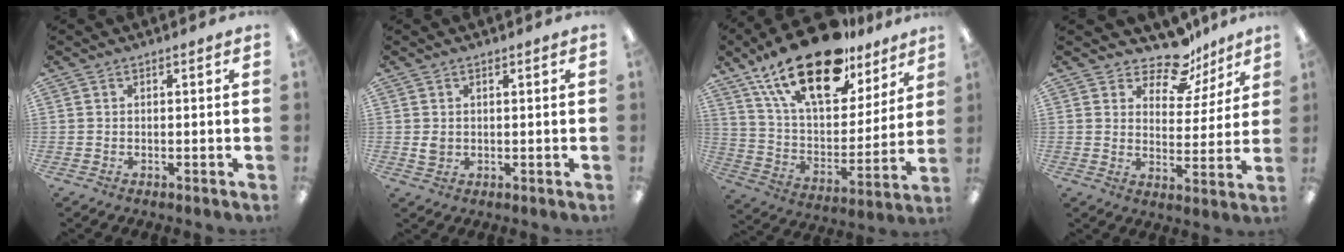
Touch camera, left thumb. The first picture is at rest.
{"total": 2.1, "force": [0.6, 1.7, 0.9], "torque": [-0.012, 0.000, 0.009]}
{"total": 25.1, "force": [17.0, 11.1, 14.8], "torque": [-0.274, -0.103, 0.292]}
{"total": 12.2, "force": [9.8, 5.7, 4.4], "torque": [-0.063, -0.073, 0.178]}